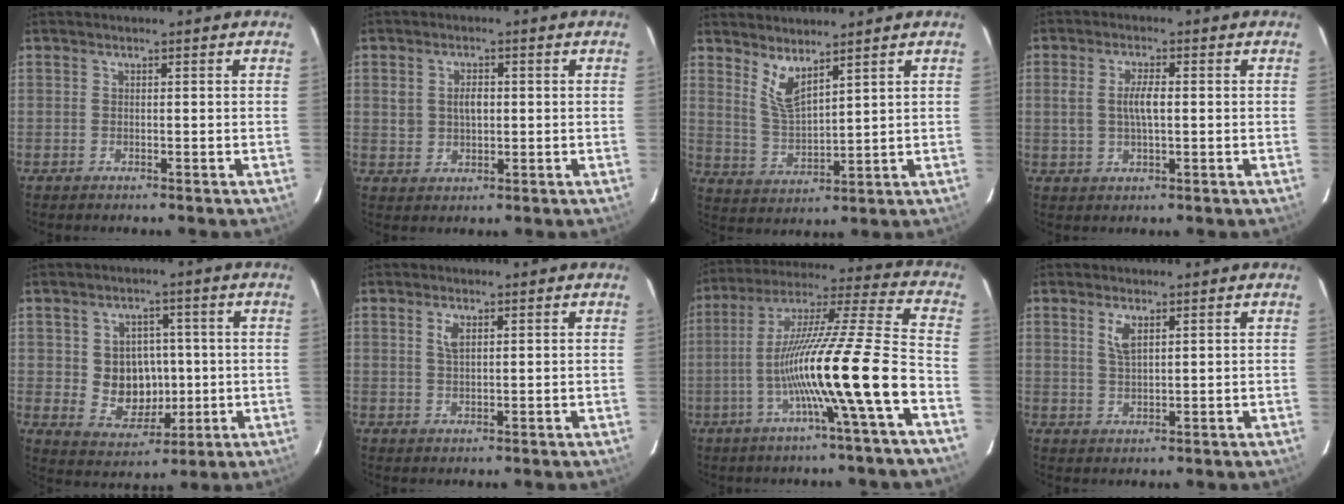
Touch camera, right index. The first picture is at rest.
{"total": 4.3, "force": [0.7, 3.1, 2.9], "torque": [-0.050, 0.008, 0.020]}
{"total": 6.1, "force": [4.5, 1.6, 3.9], "torque": [-0.076, -0.012, 0.096]}
{"total": 4.9, "force": [0.4, 1.9, 4.5], "torque": [-0.088, 0.004, 0.011]}
{"total": 8.9, "force": [-0.1, 7.9, 4.2], "torque": [-0.088, 0.007, 0.020]}
{"total": 2.5, "force": [1.0, 1.2, 1.9], "torque": [-0.038, 0.003, 0.020]}
{"total": 19.7, "force": [-7.7, -1.5, 18.0], "torque": [-0.300, -0.023, -0.139]}
{"total": 3.4, "force": [1.7, 1.3, 2.7], "torque": [-0.051, 0.000, 0.033]}